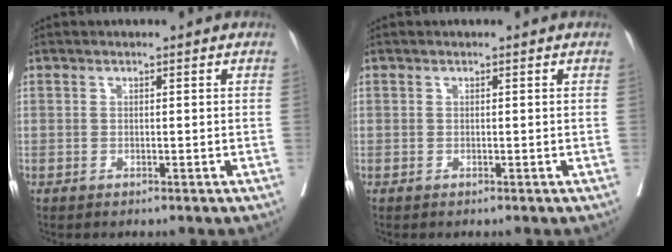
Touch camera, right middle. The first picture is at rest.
{"total": 0.0}